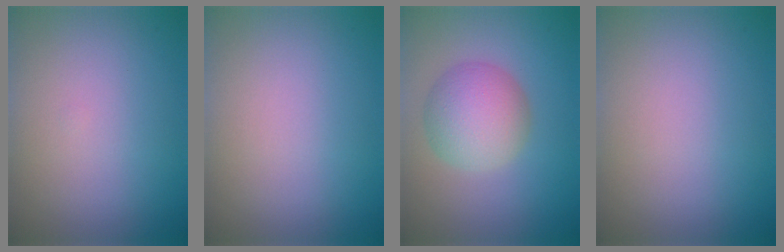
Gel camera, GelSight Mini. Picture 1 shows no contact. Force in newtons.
{"total": 0.0}
{"total": 5.0, "press": 5.0, "slide": 0.2}
{"total": 0.0}